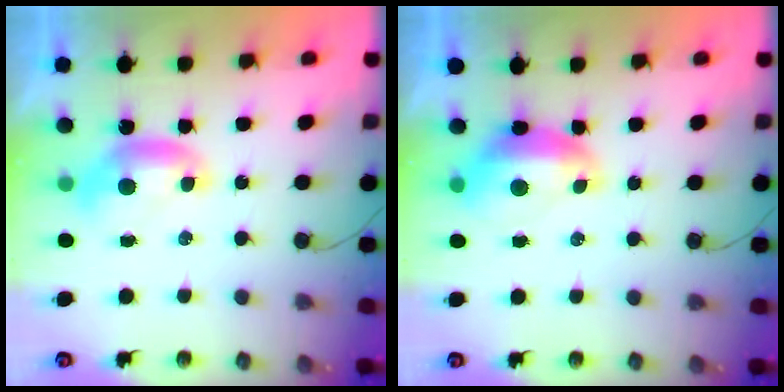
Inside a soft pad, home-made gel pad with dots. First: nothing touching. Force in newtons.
{"total": 2.2, "press": 2.0, "slide": 0.9}